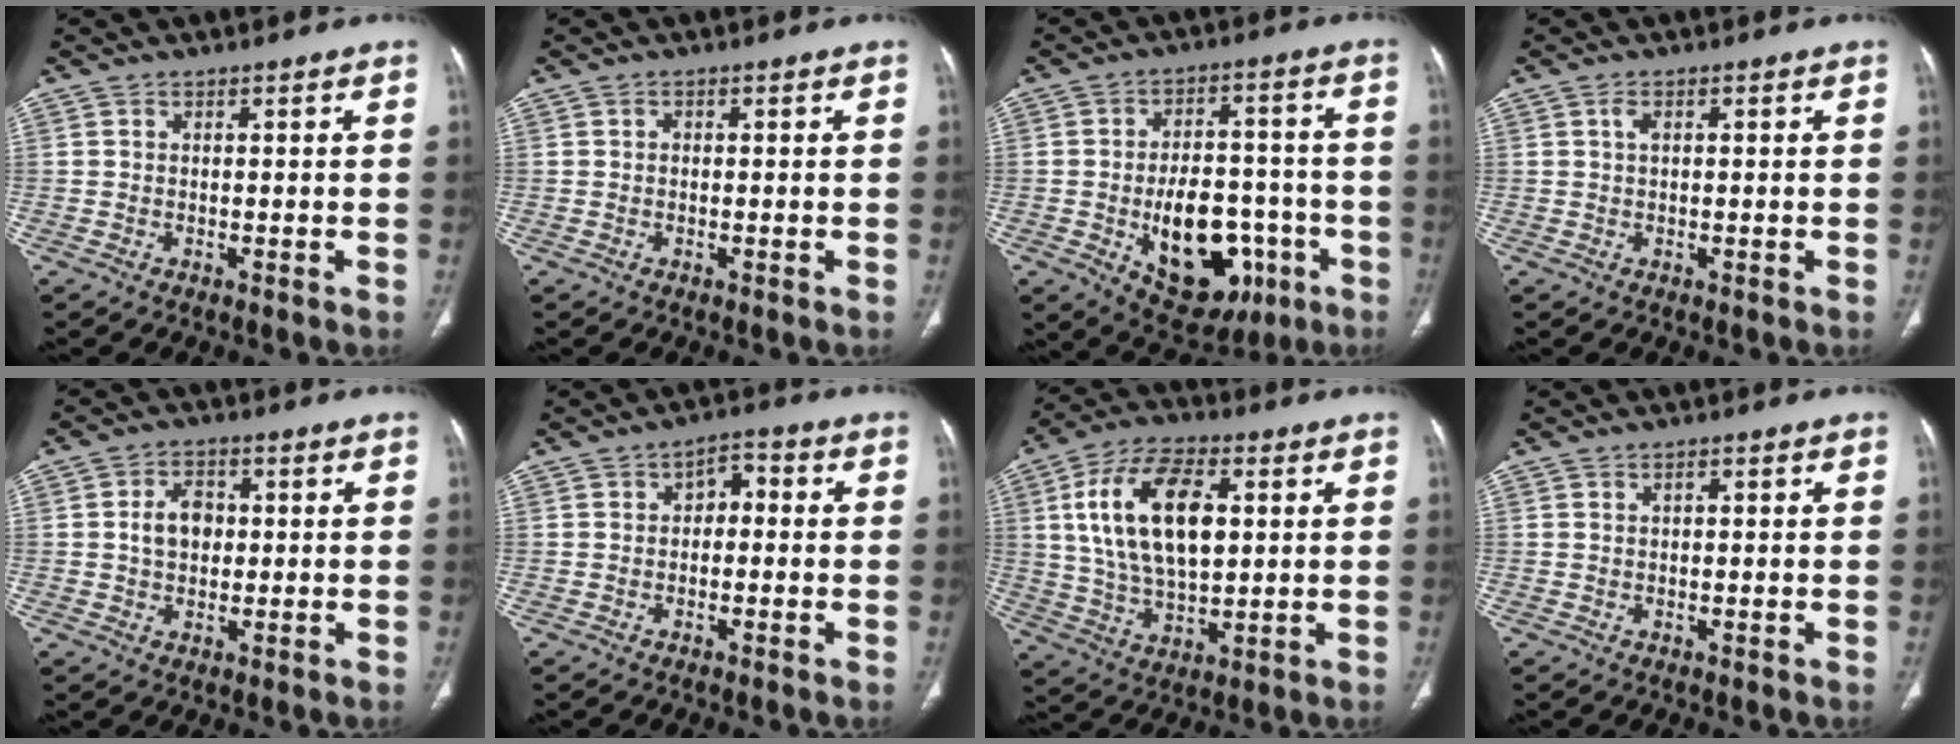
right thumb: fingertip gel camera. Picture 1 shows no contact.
{"total": 0.7, "force": [0.2, 0.5, 0.4], "torque": [-0.007, 0.005, 0.003]}
{"total": 18.3, "force": [-5.7, 11.0, 13.6], "torque": [-0.158, 0.031, -0.063]}
{"total": 1.6, "force": [0.6, 0.8, 1.2], "torque": [-0.025, 0.006, 0.012]}
{"total": 5.6, "force": [0.5, 4.1, 3.9], "torque": [-0.055, 0.009, 0.005]}
{"total": 4.1, "force": [0.3, 2.7, 3.1], "torque": [-0.028, 0.017, -0.007]}
{"total": 18.4, "force": [4.1, 9.7, 15.1], "torque": [-0.268, 0.000, 0.076]}
{"total": 1.1, "force": [0.5, 0.5, 0.9], "torque": [-0.016, 0.003, 0.008]}